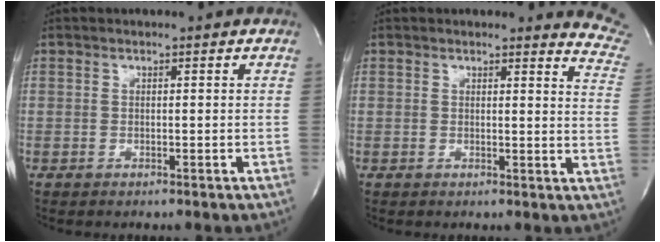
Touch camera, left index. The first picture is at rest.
{"total": 8.0, "force": [7.9, 0.3, 0.4], "torque": [0.017, -0.079, 0.048]}